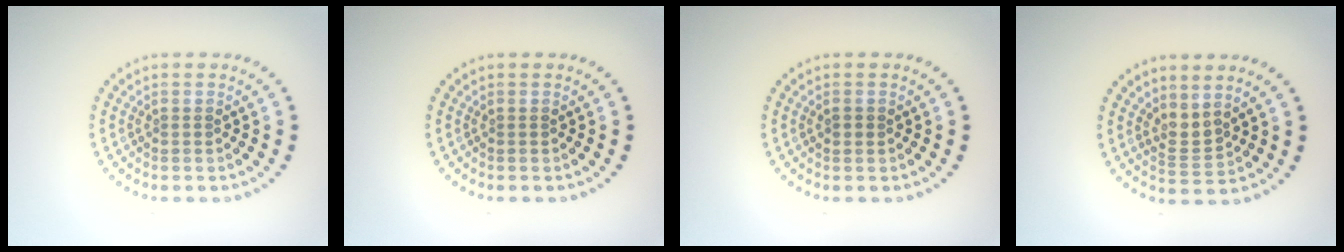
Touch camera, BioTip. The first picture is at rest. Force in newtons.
{"total": 0.0}
{"total": 0.8, "press": 0.8, "slide": 0.3}
{"total": 1.9, "press": 1.4, "slide": 1.4}